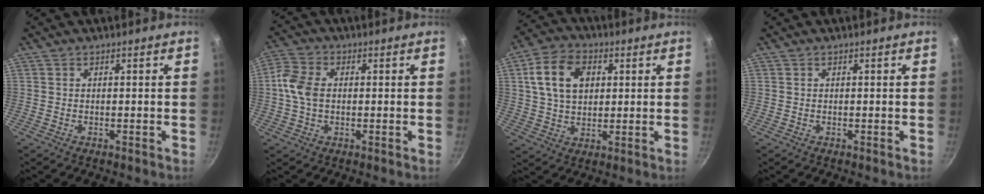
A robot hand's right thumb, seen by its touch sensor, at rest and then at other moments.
{"total": 6.8, "force": [0.1, 4.7, 4.9], "torque": [-0.100, 0.015, -0.009]}
{"total": 11.8, "force": [3.0, 8.3, 7.8], "torque": [-0.126, 0.006, 0.047]}
{"total": 0.0}